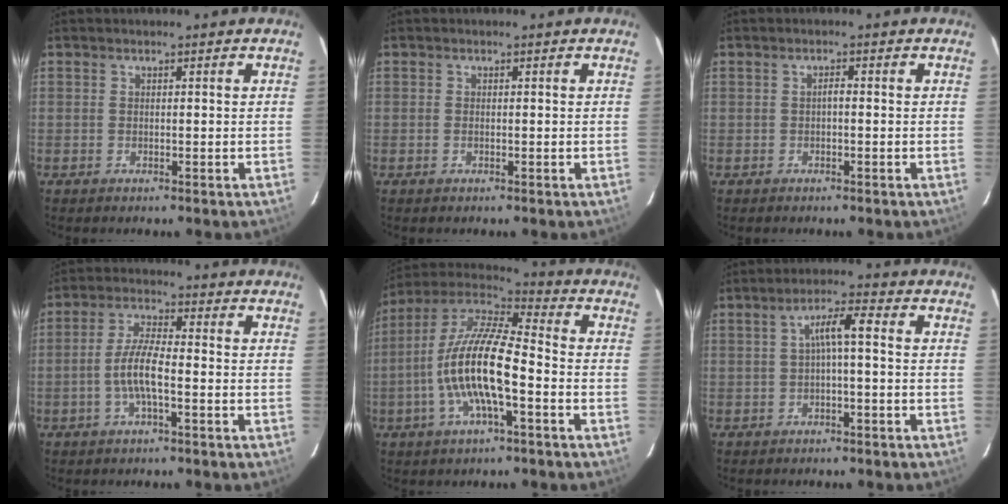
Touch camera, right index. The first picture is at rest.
{"total": 0.5, "force": [-0.1, 0.2, 0.5], "torque": [-0.011, 0.000, -0.003]}
{"total": 0.8, "force": [-0.3, 0.3, 0.7], "torque": [-0.013, 0.007, -0.007]}
{"total": 6.5, "force": [-2.1, 1.3, 6.0], "torque": [-0.123, 0.004, -0.040]}
{"total": 16.2, "force": [-4.4, 4.1, 15.0], "torque": [-0.288, -0.005, -0.088]}
{"total": 4.2, "force": [-0.5, 0.3, 4.2], "torque": [-0.080, 0.011, -0.005]}